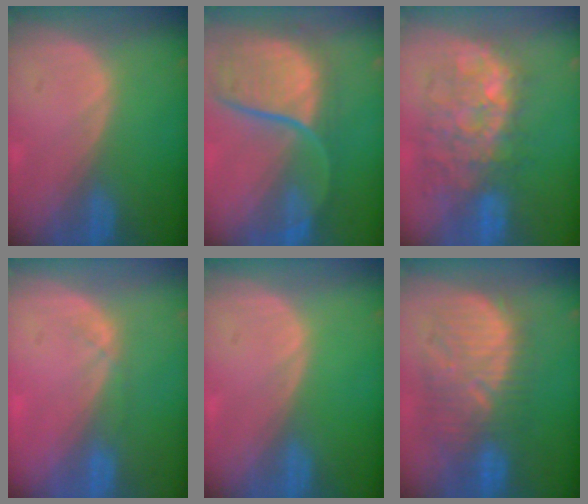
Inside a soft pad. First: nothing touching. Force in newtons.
{"total": 12.0, "press": 9.9, "slide": 6.7}
{"total": 10.5, "press": 9.9, "slide": 3.4}
{"total": 1.7, "press": 1.5, "slide": 0.8}
{"total": 0.0}
{"total": 11.1, "press": 10.7, "slide": 2.9}